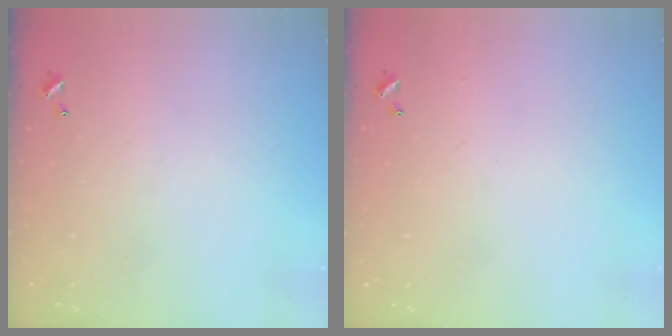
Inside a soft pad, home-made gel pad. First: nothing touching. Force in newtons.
{"total": 1.0, "press": 0.9, "slide": 0.5}